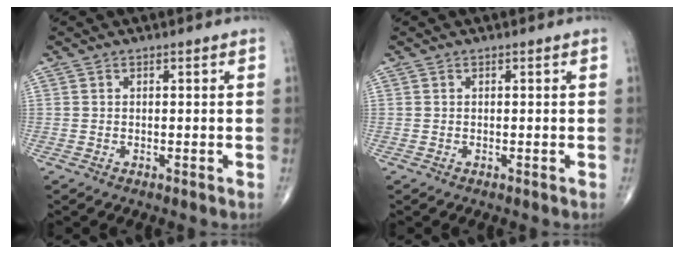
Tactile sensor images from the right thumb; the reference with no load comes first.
{"total": 0.0}